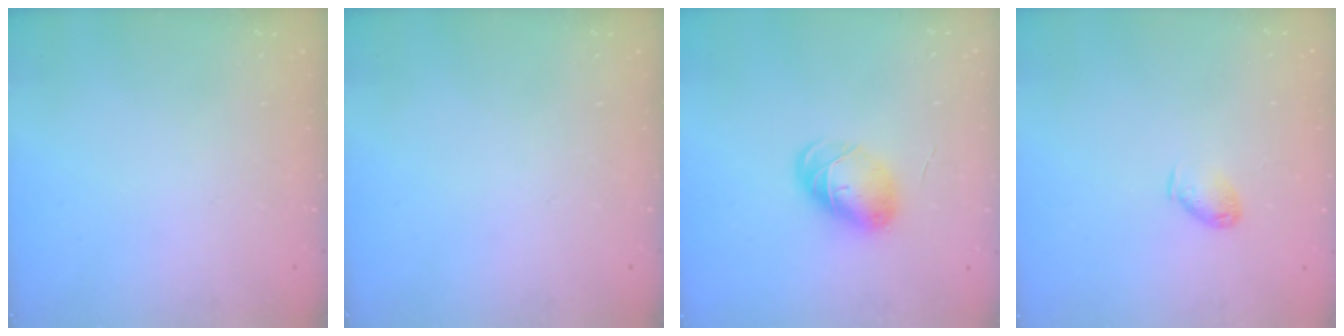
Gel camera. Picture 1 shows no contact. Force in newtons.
{"total": 0.0}
{"total": 8.6, "press": 8.6, "slide": 0.8}
{"total": 5.8, "press": 5.8, "slide": 0.4}